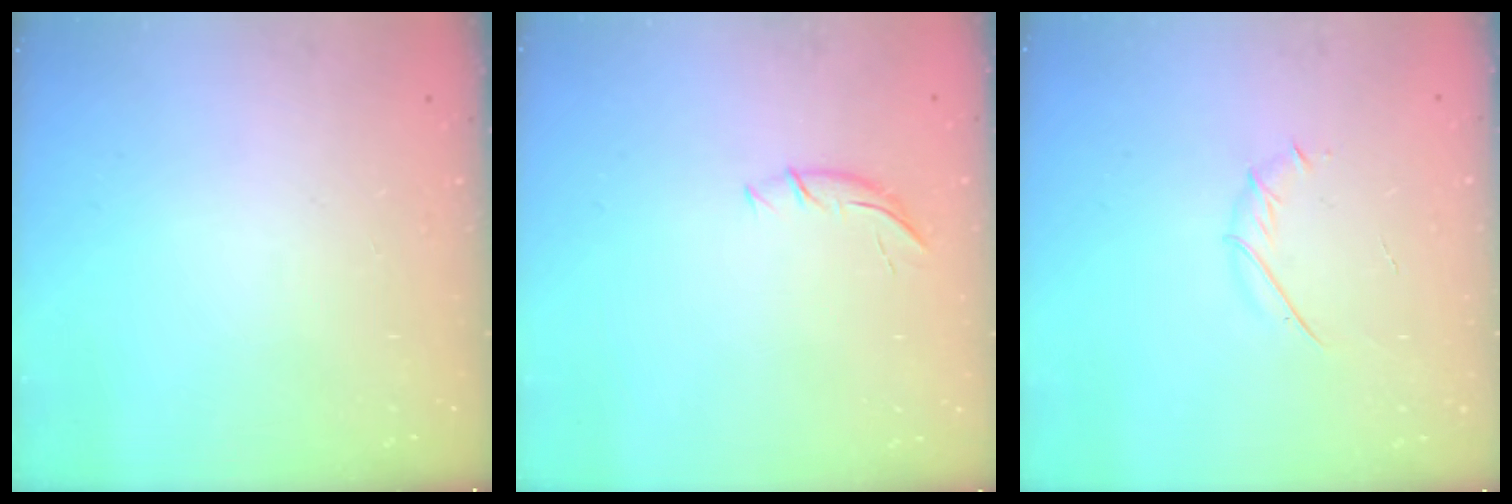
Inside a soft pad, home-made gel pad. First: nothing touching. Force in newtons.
{"total": 5.8, "press": 5.7, "slide": 1.0}
{"total": 2.7, "press": 2.6, "slide": 0.8}